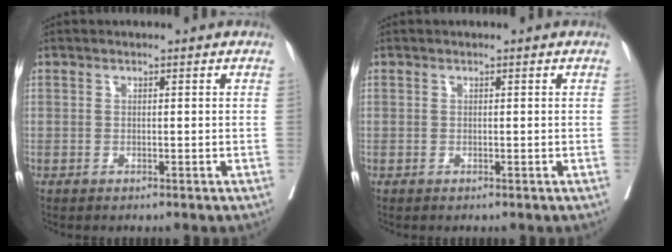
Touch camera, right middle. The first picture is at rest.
{"total": 0.0}